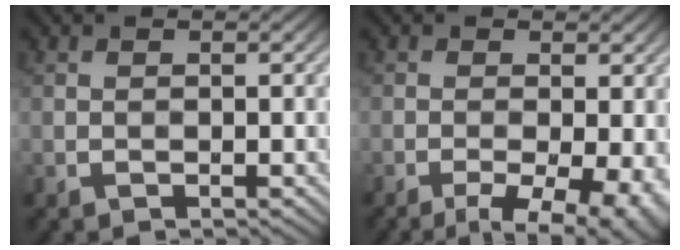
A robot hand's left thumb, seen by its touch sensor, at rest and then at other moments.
{"total": 8.0, "force": [-3.5, 2.7, 6.7], "torque": [-0.102, -0.012, -0.046]}